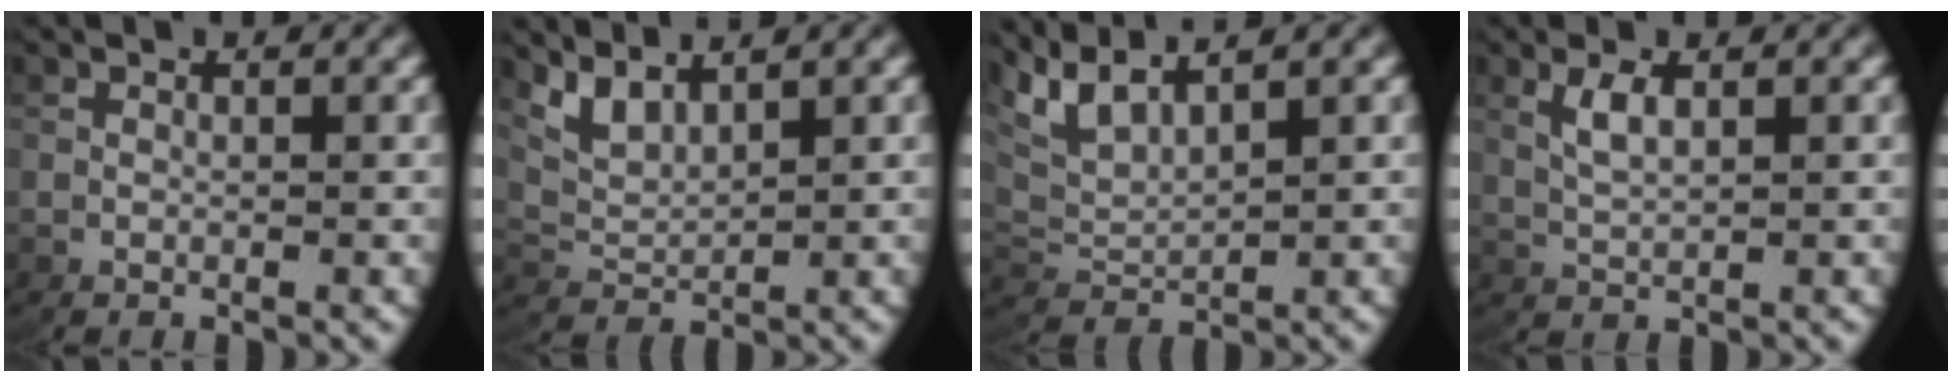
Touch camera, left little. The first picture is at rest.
{"total": 3.3, "force": [2.2, 1.6, 1.8], "torque": [-0.053, -0.004, 0.048]}
{"total": 5.4, "force": [2.6, 3.4, 3.2], "torque": [-0.101, -0.008, 0.055]}
{"total": 1.8, "force": [1.1, -0.2, 1.4], "torque": [-0.031, 0.000, 0.030]}